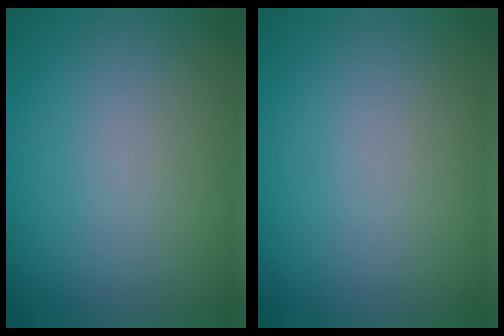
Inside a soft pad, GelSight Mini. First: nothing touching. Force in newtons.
{"total": 0.0}